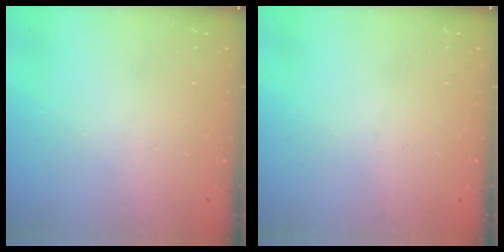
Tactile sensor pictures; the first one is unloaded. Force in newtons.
{"total": 0.0}